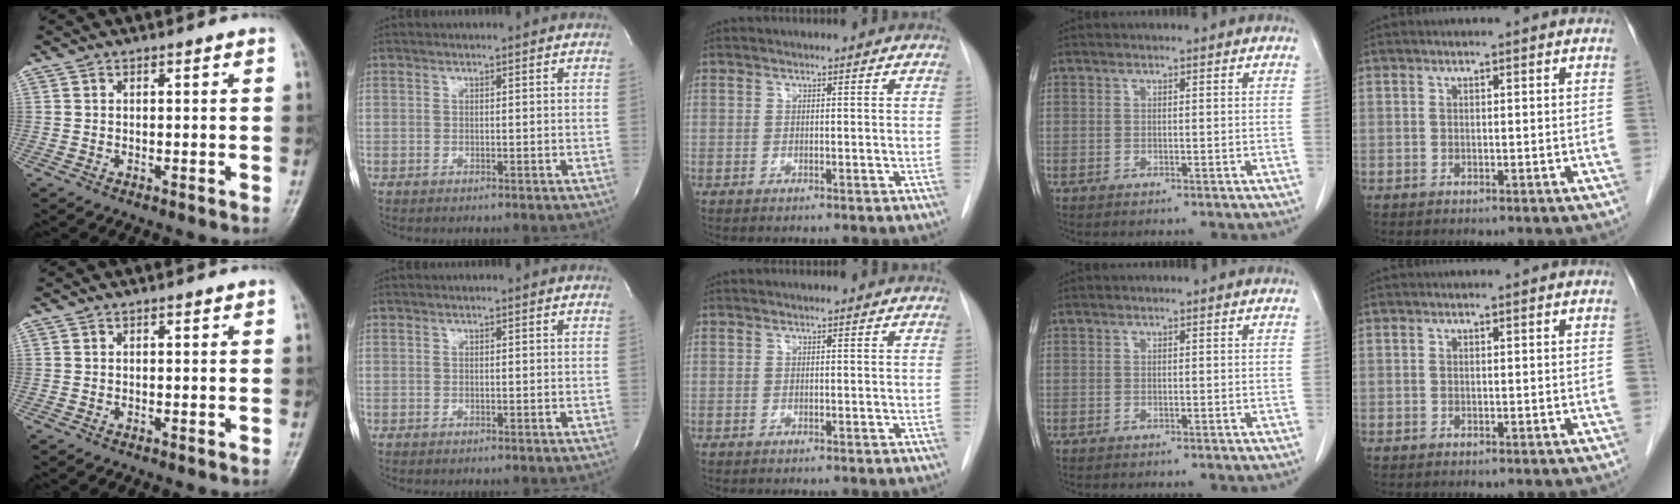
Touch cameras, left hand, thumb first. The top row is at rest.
{}